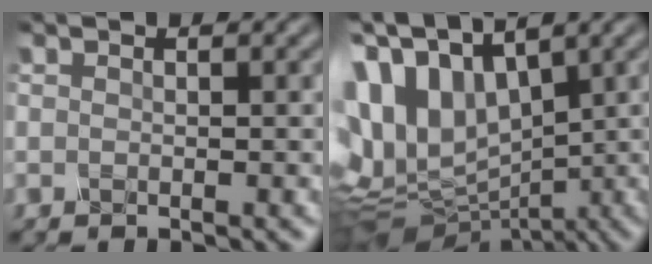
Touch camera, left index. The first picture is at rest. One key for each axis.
{"total": 12.9, "fx": 3.5, "fy": 8.0, "fz": 9.4, "tx": -0.219, "ty": 0.016, "tz": 0.091}